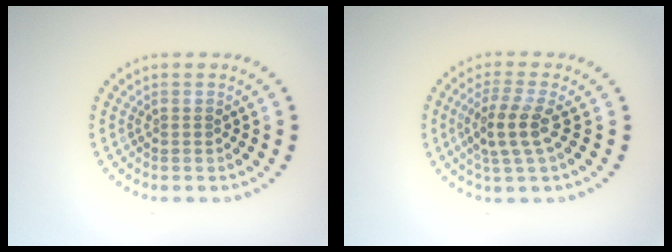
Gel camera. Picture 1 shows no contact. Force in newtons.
{"total": 3.2, "press": 2.8, "slide": 1.6}